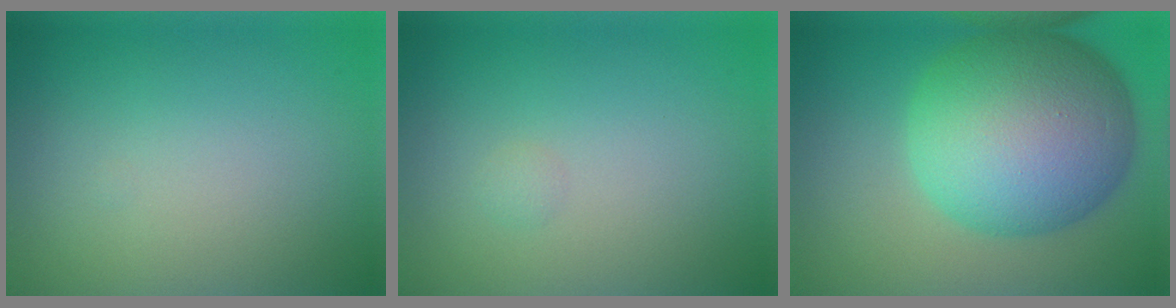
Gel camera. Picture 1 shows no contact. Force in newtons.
{"total": 0.5, "press": 0.5, "slide": 0.0}
{"total": 14.3, "press": 14.3, "slide": 0.2}